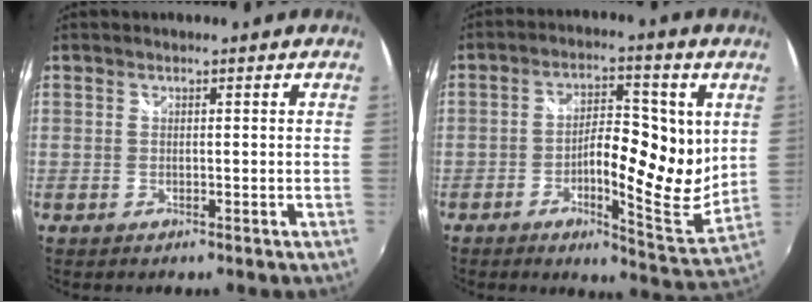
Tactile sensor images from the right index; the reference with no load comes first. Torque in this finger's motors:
{"motor_torque": [1.36, 0.78, 0.35, 0.12]}